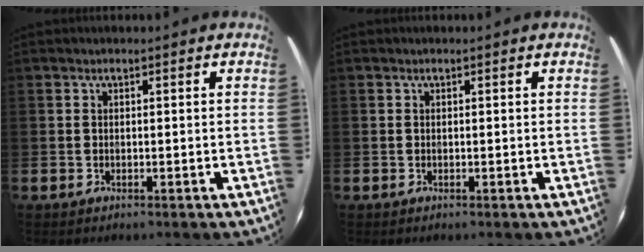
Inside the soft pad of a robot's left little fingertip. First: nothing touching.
{"total": 0.0}